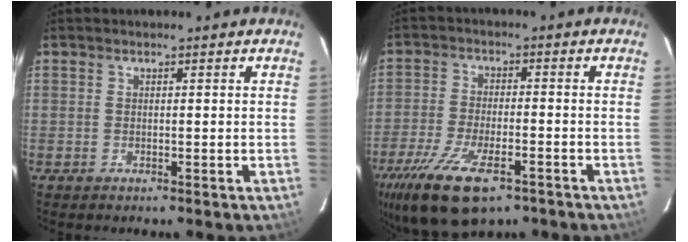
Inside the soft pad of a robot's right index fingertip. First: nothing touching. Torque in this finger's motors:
{"motor_torque": [1.48, -0.66, 0.67, 0.15]}